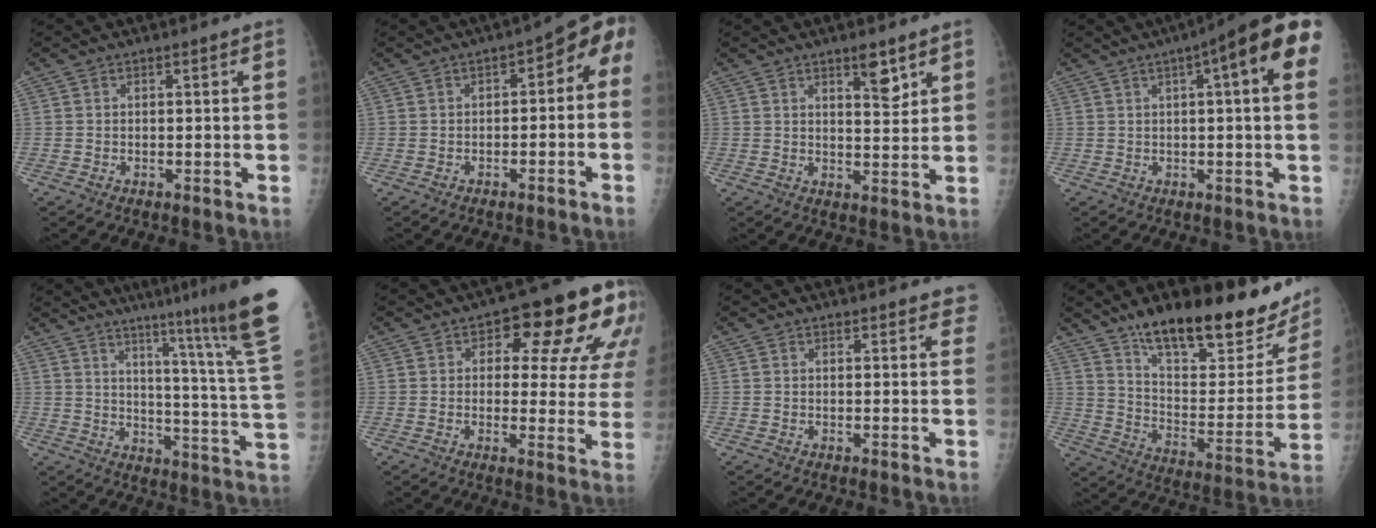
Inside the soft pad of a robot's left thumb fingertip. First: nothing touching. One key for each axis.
{"total": 6.2, "fx": -1.7, "fy": 3.6, "fz": 4.7, "tx": -0.029, "ty": 0.043, "tz": -0.031}
{"total": 5.1, "fx": 3.2, "fy": 1.6, "fz": 3.6, "tx": -0.043, "ty": -0.025, "tz": 0.051}
{"total": 14.7, "fx": 4.9, "fy": 2.9, "fz": 13.5, "tx": -0.175, "ty": 0.015, "tz": 0.054}
{"total": 24.5, "fx": 17.0, "fy": -0.5, "fz": 17.5, "tx": -0.224, "ty": -0.124, "tz": 0.230}
{"total": 16.4, "fx": 7.5, "fy": 7.5, "fz": 12.5, "tx": -0.101, "ty": -0.019, "tz": 0.090}
{"total": 5.1, "fx": 4.6, "fy": 1.8, "fz": 1.4, "tx": 0.022, "ty": -0.016, "tz": 0.042}
{"total": 27.7, "fx": 19.7, "fy": 9.1, "fz": 17.3, "tx": -0.216, "ty": -0.087, "tz": 0.297}